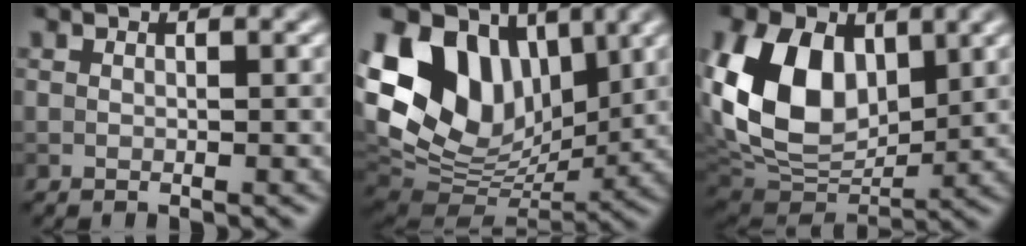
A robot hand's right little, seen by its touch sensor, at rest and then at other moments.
{"total": 13.5, "force": [5.2, 9.4, 8.3], "torque": [-0.172, 0.028, 0.096]}
{"total": 11.4, "force": [2.7, 7.9, 7.7], "torque": [-0.173, -0.005, 0.048]}